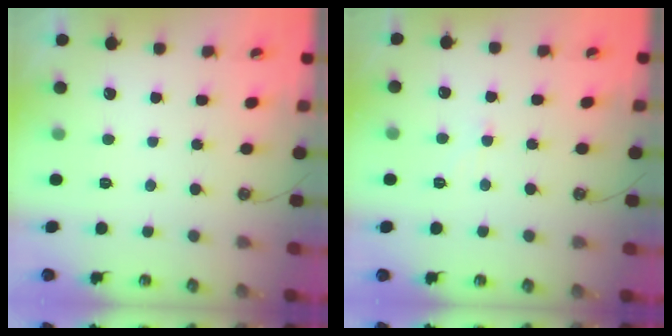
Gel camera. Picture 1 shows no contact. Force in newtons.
{"total": 1.5, "press": 1.4, "slide": 0.5}